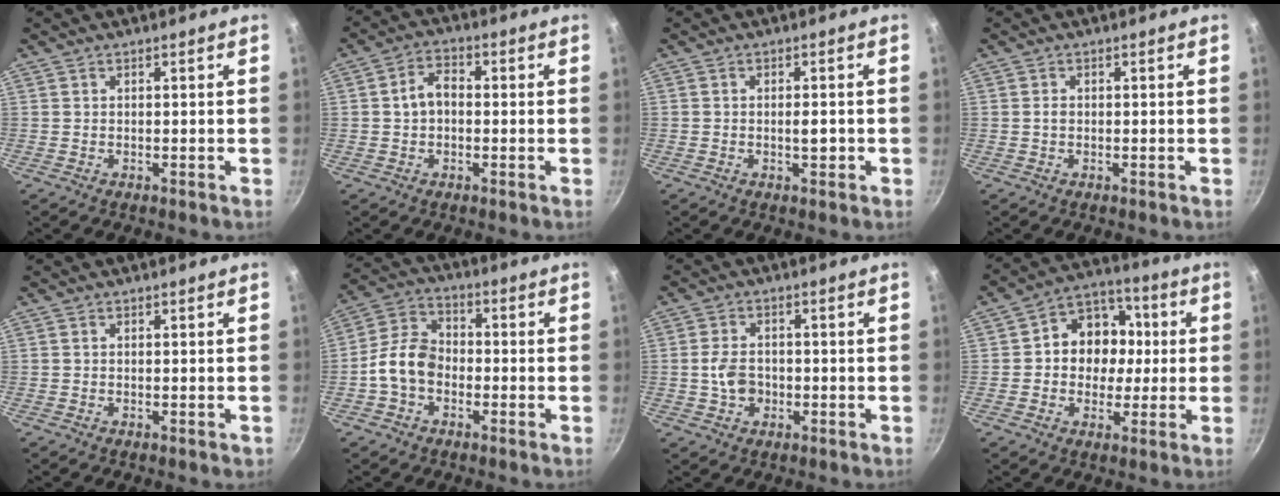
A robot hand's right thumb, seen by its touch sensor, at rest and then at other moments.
{"total": 5.2, "force": [0.0, 3.7, 3.7], "torque": [-0.052, 0.020, -0.008]}
{"total": 2.3, "force": [-0.5, 1.1, 2.0], "torque": [-0.017, 0.008, -0.007]}
{"total": 0.9, "force": [-0.1, 0.7, 0.6], "torque": [-0.010, 0.004, -0.002]}
{"total": 0.6, "force": [-0.2, 0.4, 0.5], "torque": [-0.004, 0.003, -0.003]}
{"total": 9.1, "force": [-2.3, 6.6, 5.7], "torque": [-0.090, 0.031, -0.062]}
{"total": 5.2, "force": [-0.9, 4.0, 3.2], "torque": [-0.046, 0.012, -0.018]}
{"total": 12.4, "force": [0.6, 10.5, 6.5], "torque": [-0.048, 0.024, -0.009]}